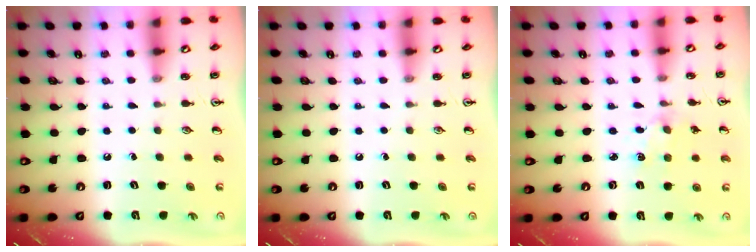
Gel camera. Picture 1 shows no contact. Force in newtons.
{"total": 0.0}
{"total": 2.7, "press": 2.7, "slide": 0.4}